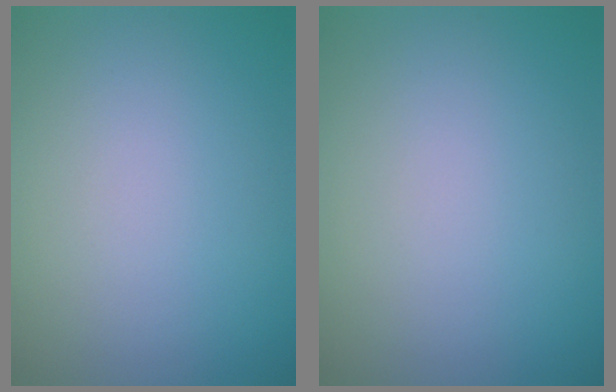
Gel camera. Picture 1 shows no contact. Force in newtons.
{"total": 0.0}